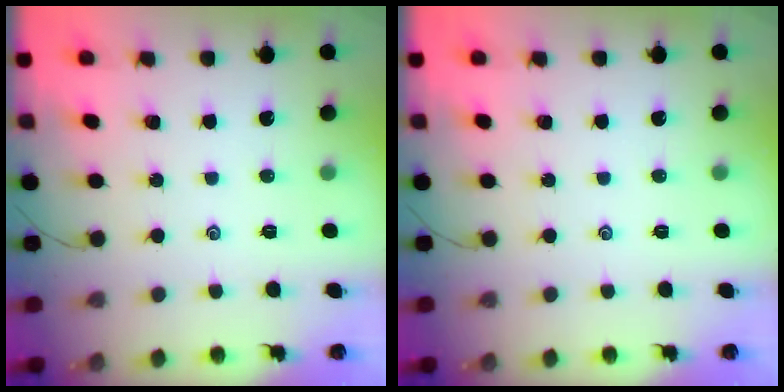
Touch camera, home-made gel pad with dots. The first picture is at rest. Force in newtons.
{"total": 0.0}